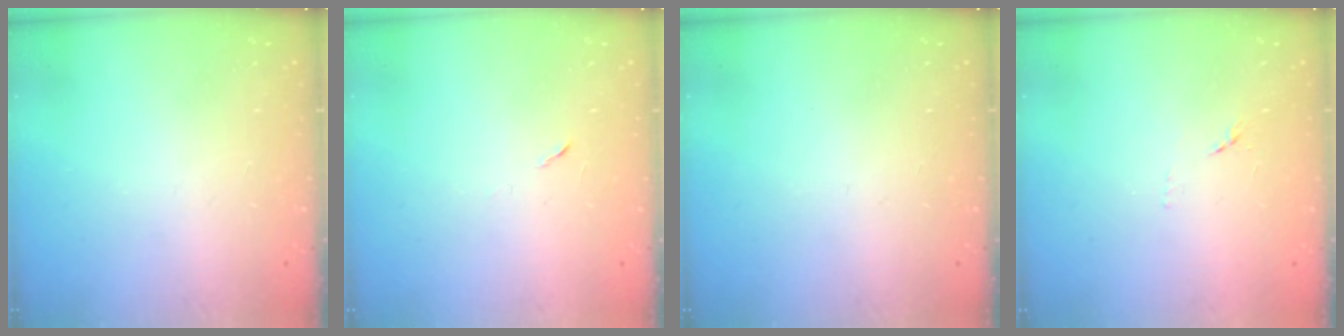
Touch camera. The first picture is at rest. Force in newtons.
{"total": 5.2, "press": 4.8, "slide": 2.1}
{"total": 0.0}
{"total": 7.6, "press": 7.6, "slide": 0.7}